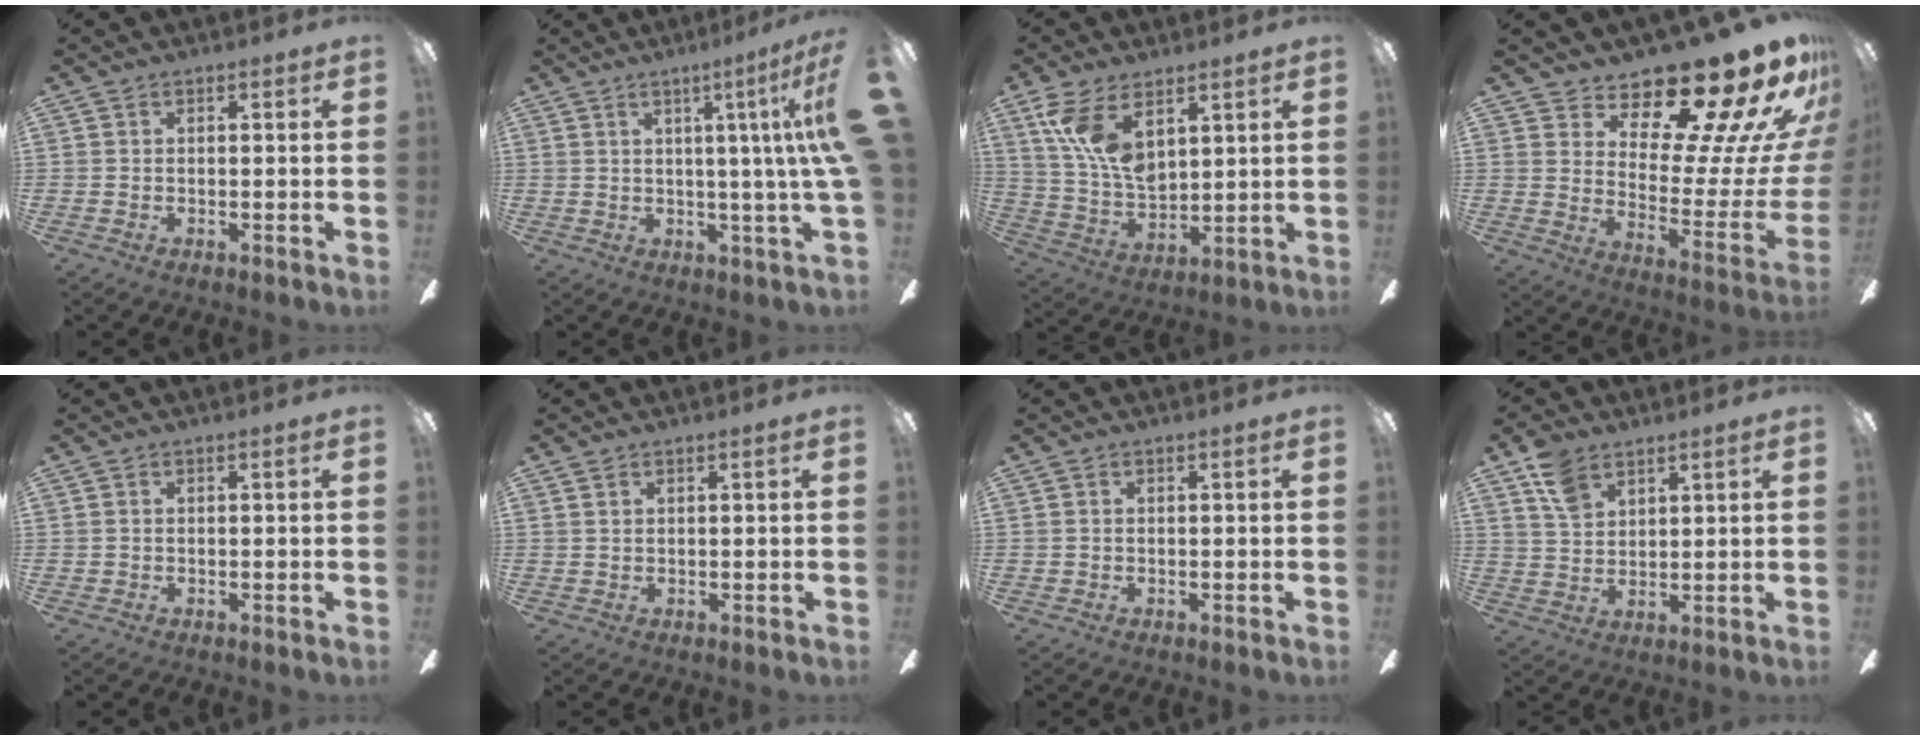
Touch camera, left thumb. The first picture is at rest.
{"total": 8.5, "force": [2.3, -0.4, 8.2], "torque": [-0.126, -0.011, 0.033]}
{"total": 13.2, "force": [6.9, 6.6, 9.0], "torque": [-0.189, -0.019, 0.130]}
{"total": 22.7, "force": [17.8, 6.2, 12.6], "torque": [-0.176, -0.142, 0.292]}
{"total": 0.0}
{"total": 0.8, "force": [0.4, 0.3, 0.6], "torque": [-0.012, 0.002, 0.007]}
{"total": 0.0}
{"total": 7.2, "force": [5.2, 3.8, 3.3], "torque": [-0.074, -0.010, 0.099]}